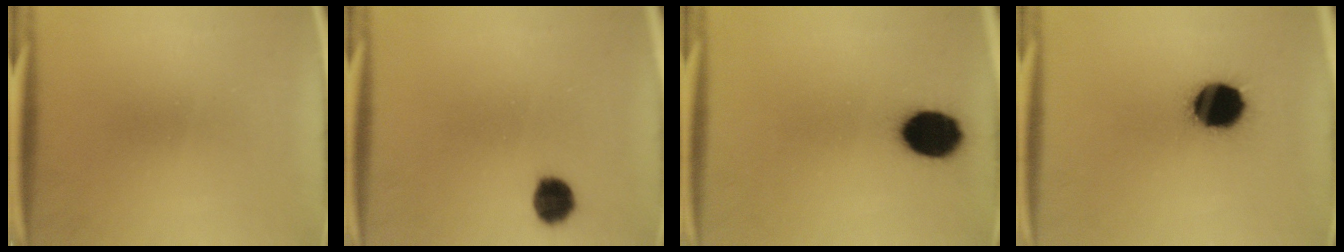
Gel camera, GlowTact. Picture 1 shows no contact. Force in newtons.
{"total": 4.9}
{"total": 11.8}
{"total": 14.7}